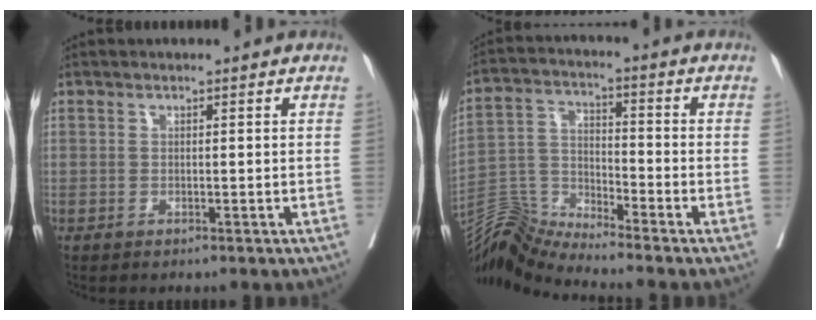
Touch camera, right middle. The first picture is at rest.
{"total": 7.3, "force": [-7.1, -1.7, -0.6], "torque": [-0.005, 0.024, -0.137]}